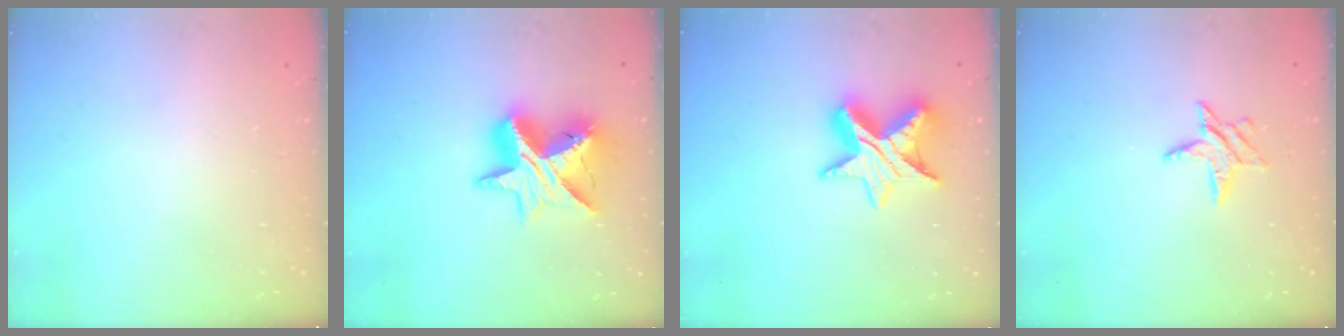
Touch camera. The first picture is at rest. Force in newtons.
{"total": 14.6, "press": 14.5, "slide": 1.0}
{"total": 12.7, "press": 12.7, "slide": 0.7}
{"total": 6.5, "press": 6.5, "slide": 0.3}